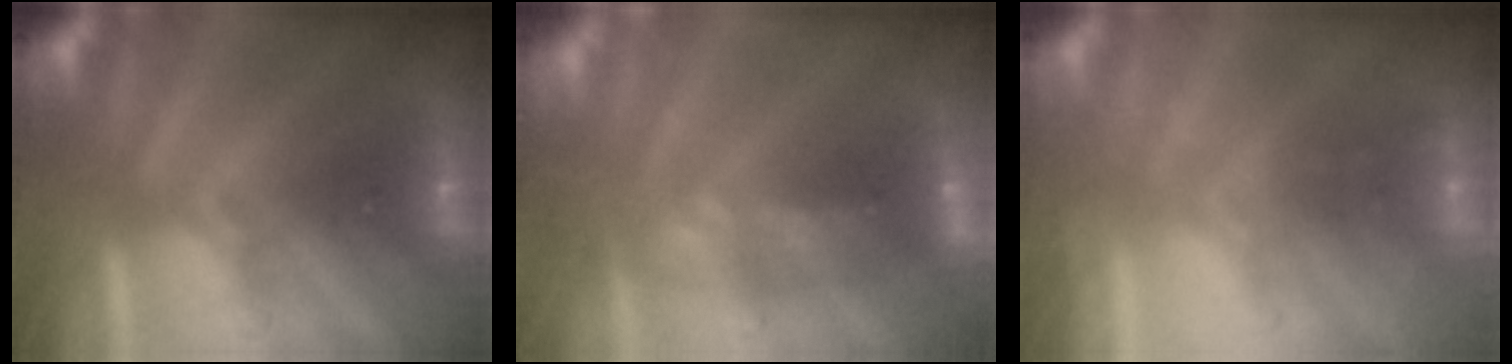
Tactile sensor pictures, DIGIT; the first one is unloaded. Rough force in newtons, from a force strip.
{"total": 10.6}
{"total": 2.3}